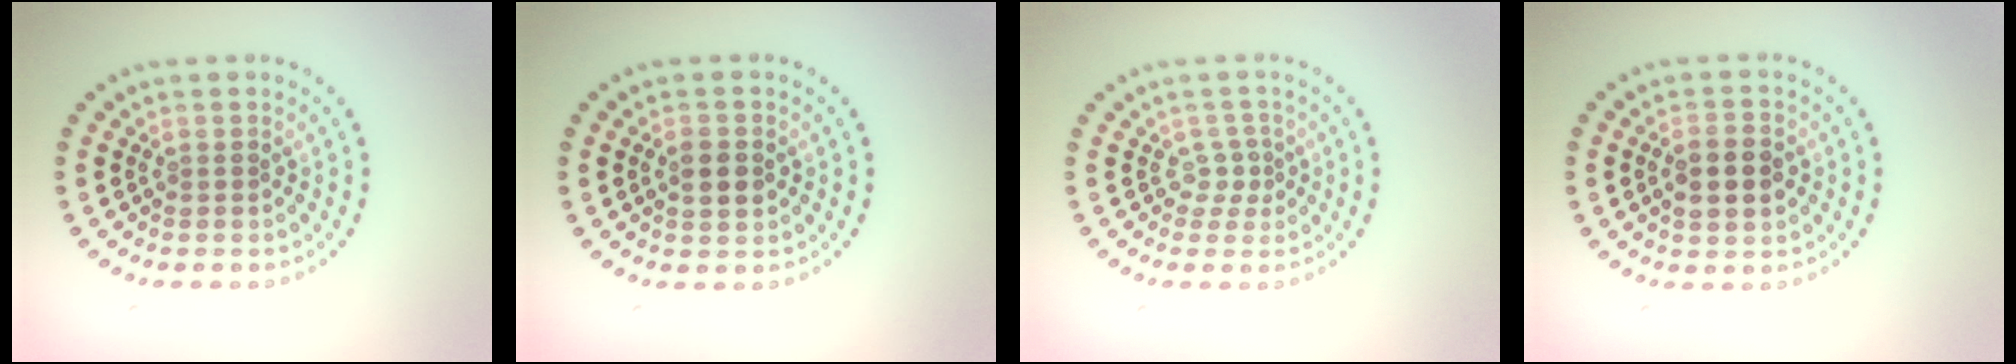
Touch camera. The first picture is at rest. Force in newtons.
{"total": 2.2, "press": 2.2, "slide": 0.1}
{"total": 1.4, "press": 0.9, "slide": 1.0}
{"total": 3.6, "press": 3.6, "slide": 0.1}